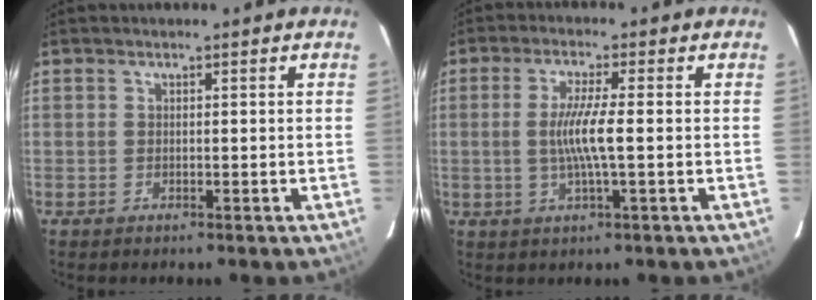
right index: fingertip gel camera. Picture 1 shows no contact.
{"total": 6.6, "force": [-0.6, -0.1, 6.5], "torque": [-0.124, -0.006, -0.010]}